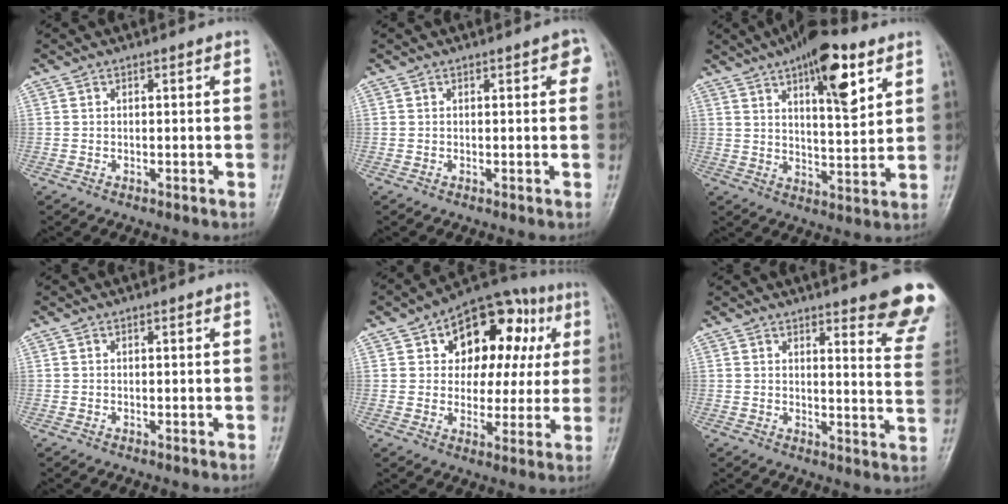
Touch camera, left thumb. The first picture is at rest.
{"total": 2.0, "force": [0.6, 0.8, 1.7], "torque": [-0.011, 0.003, 0.000]}
{"total": 14.3, "force": [7.3, 4.9, 11.3], "torque": [-0.147, -0.029, 0.110]}
{"total": 0.0}
{"total": 18.4, "force": [5.8, 12.1, 12.7], "torque": [-0.109, 0.020, 0.080]}
{"total": 14.6, "force": [11.1, 2.6, 9.1], "torque": [-0.077, -0.071, 0.115]}